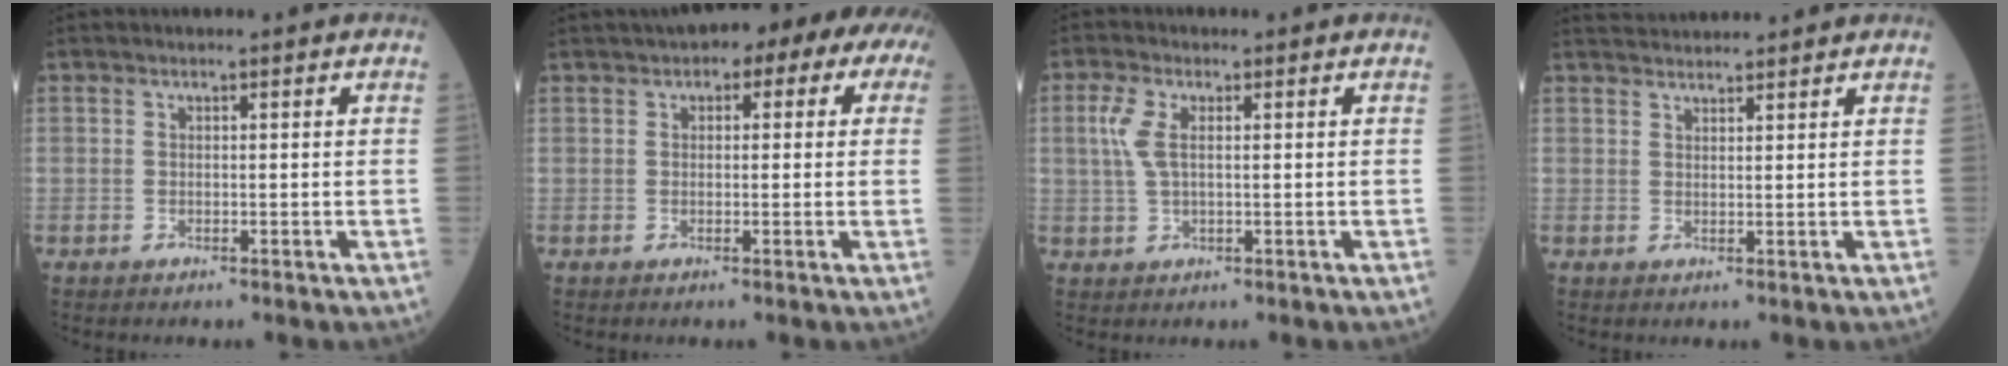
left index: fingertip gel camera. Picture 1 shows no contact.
{"total": 10.9, "force": [5.5, 4.2, 8.4], "torque": [-0.099, 0.056, 0.063]}
{"total": 3.9, "force": [0.8, 1.5, 3.5], "torque": [-0.100, 0.006, 0.016]}
{"total": 4.7, "force": [4.7, -0.2, 0.8], "torque": [-0.016, 0.033, 0.078]}